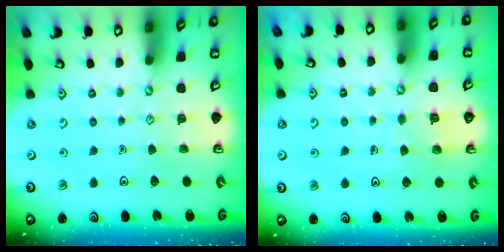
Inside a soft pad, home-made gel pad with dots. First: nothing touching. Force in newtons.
{"total": 4.8, "press": 4.8, "slide": 0.5}